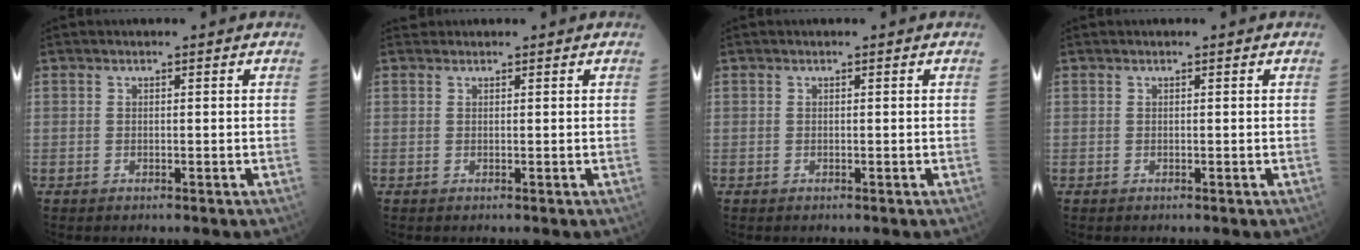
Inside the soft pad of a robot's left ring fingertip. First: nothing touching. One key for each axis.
{"total": 0.5, "fx": 0.4, "fy": 0.2, "fz": -0.1, "tx": -0.005, "ty": 0.010, "tz": 0.010}
{"total": 0.0}
{"total": 0.0}